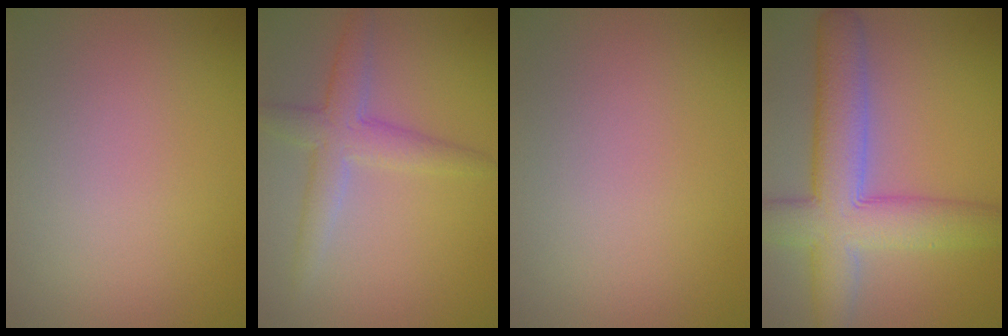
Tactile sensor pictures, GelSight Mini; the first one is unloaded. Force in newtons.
{"total": 3.6, "press": 3.6, "slide": 0.1}
{"total": 0.0}
{"total": 8.5, "press": 8.5, "slide": 0.4}